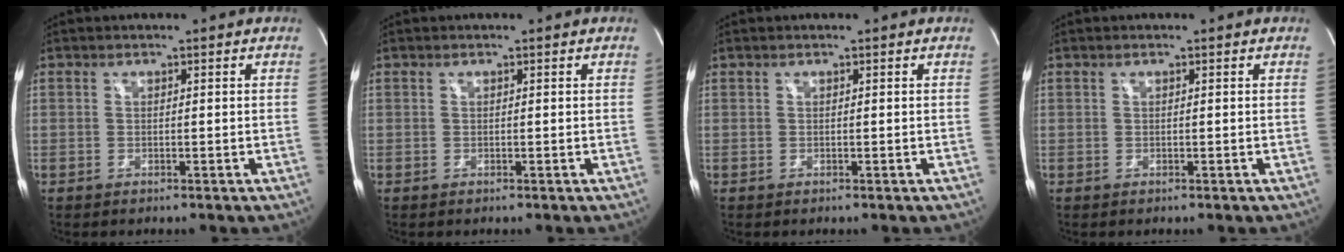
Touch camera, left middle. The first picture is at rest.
{"total": 0.0}
{"total": 0.0}
{"total": 0.0}